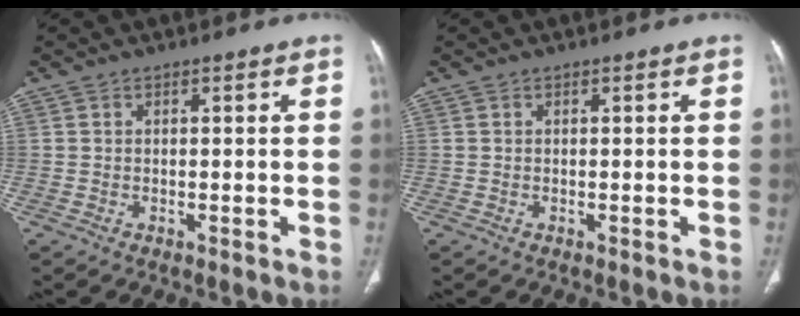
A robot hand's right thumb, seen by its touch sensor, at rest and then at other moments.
{"total": 0.0}